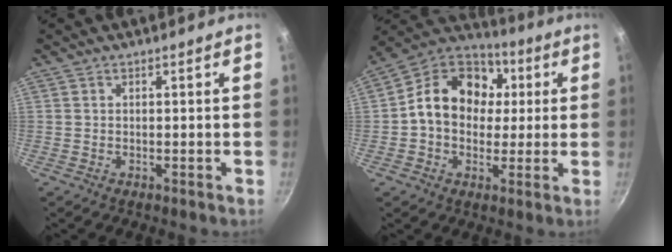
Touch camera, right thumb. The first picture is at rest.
{"total": 16.5, "force": [2.1, 13.1, 9.8], "torque": [-0.133, 0.027, 0.015]}